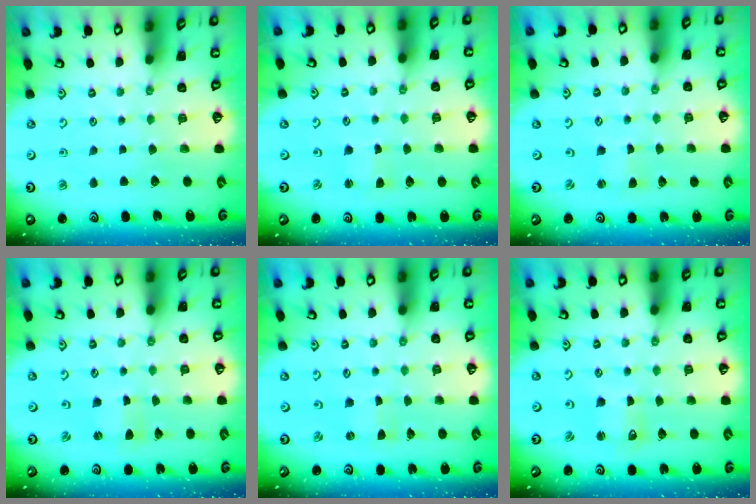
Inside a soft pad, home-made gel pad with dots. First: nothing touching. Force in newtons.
{"total": 1.9, "press": 1.8, "slide": 0.3}
{"total": 0.0}
{"total": 0.0}
{"total": 0.0}
{"total": 2.6, "press": 2.6, "slide": 0.2}